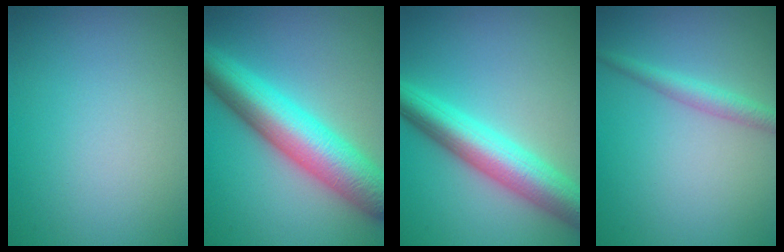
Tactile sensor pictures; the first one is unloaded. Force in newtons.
{"total": 9.0, "press": 9.0, "slide": 0.1}
{"total": 6.9, "press": 6.9, "slide": 0.1}
{"total": 2.0, "press": 2.0, "slide": 0.0}